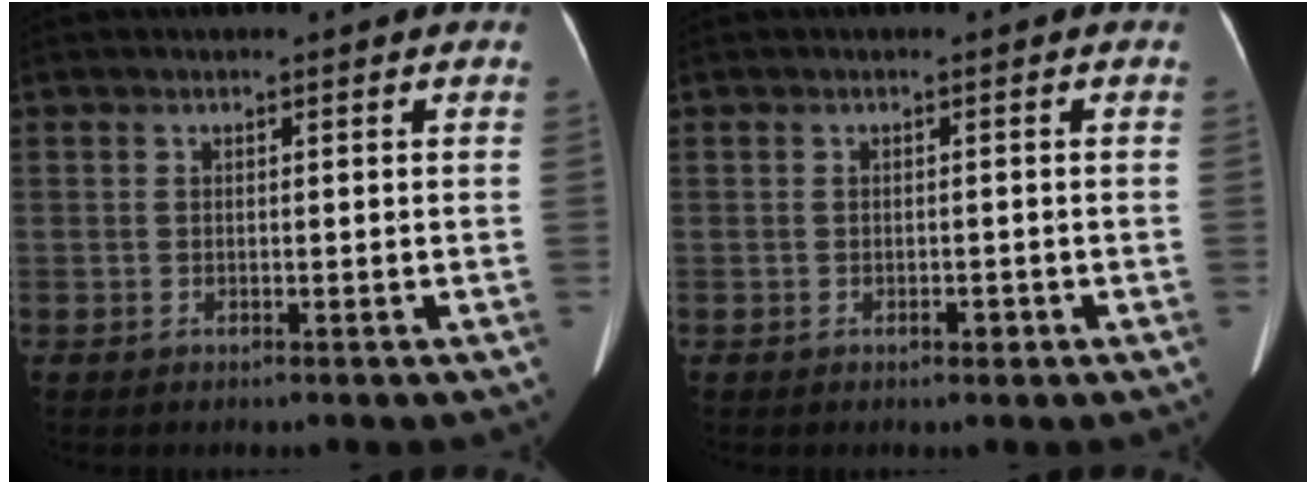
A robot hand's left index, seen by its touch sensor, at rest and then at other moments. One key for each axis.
{"total": 0.9, "fx": -0.6, "fy": 0.4, "fz": 0.6, "tx": -0.009, "ty": 0.000, "tz": -0.006}